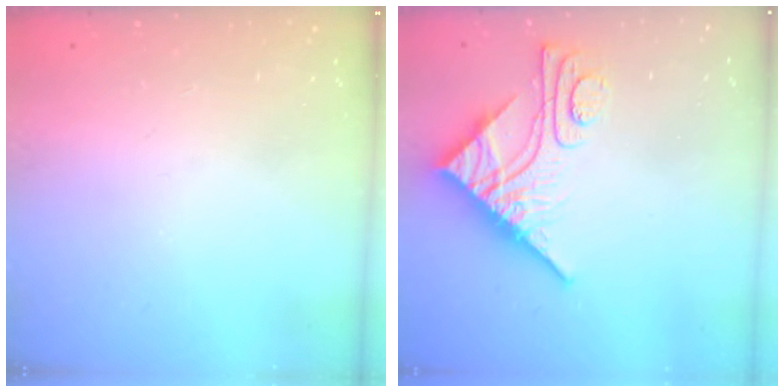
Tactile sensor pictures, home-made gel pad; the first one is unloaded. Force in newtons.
{"total": 10.9, "press": 10.8, "slide": 1.0}